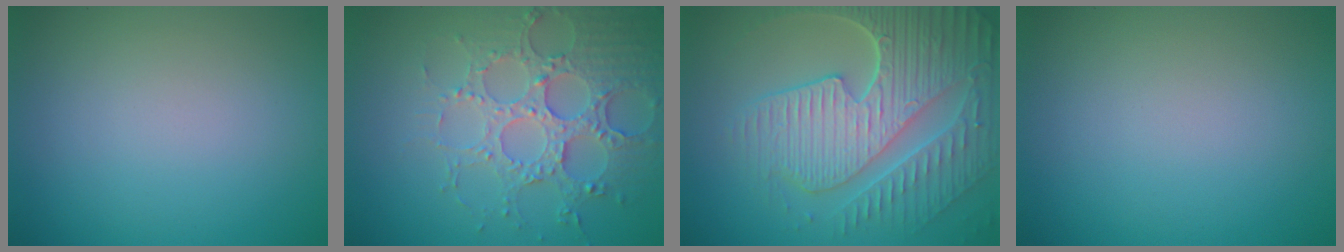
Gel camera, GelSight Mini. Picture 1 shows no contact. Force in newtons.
{"total": 4.7, "press": 4.6, "slide": 1.0}
{"total": 8.9, "press": 6.5, "slide": 6.1}
{"total": 0.0}